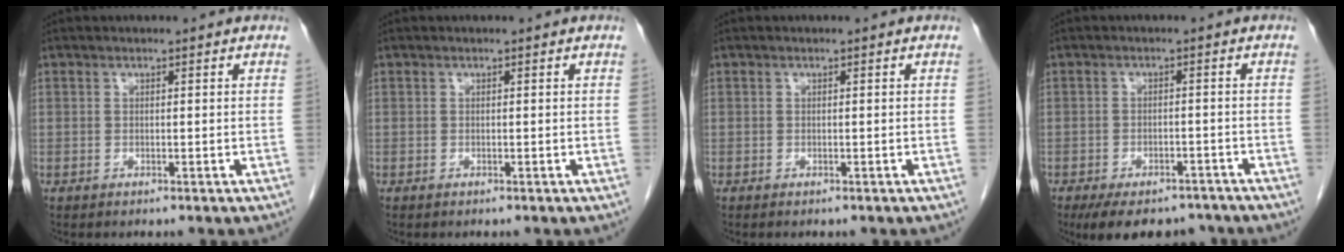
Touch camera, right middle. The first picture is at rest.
{"total": 0.0}
{"total": 1.2, "force": [-1.0, 0.4, 0.5], "torque": [-0.010, -0.003, -0.011]}
{"total": 10.9, "force": [-8.8, 4.8, 4.3], "torque": [-0.068, -0.002, -0.119]}